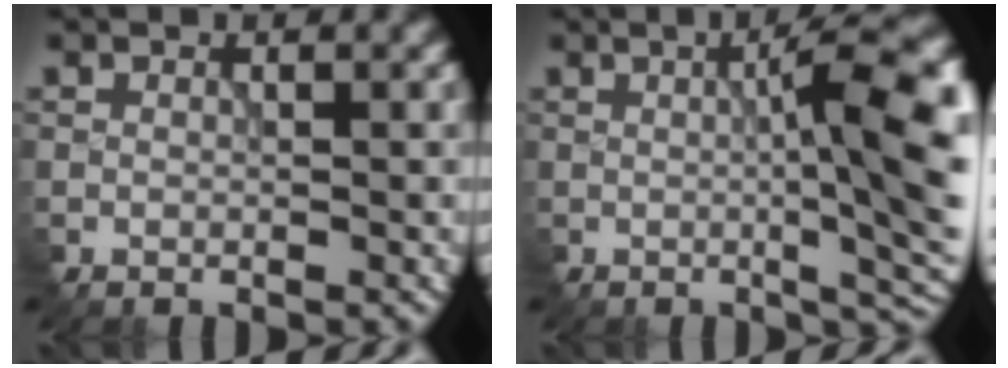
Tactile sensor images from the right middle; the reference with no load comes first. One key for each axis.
{"total": 10.2, "fx": 0.4, "fy": 2.4, "fz": 9.9, "tx": -0.126, "ty": 0.005, "tz": 0.010}